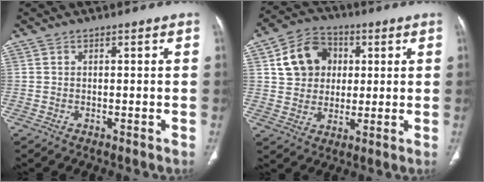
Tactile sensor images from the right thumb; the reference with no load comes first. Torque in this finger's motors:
{"motor_torque": [-0.04, 0.11, 0.10, -0.12, 0.19]}